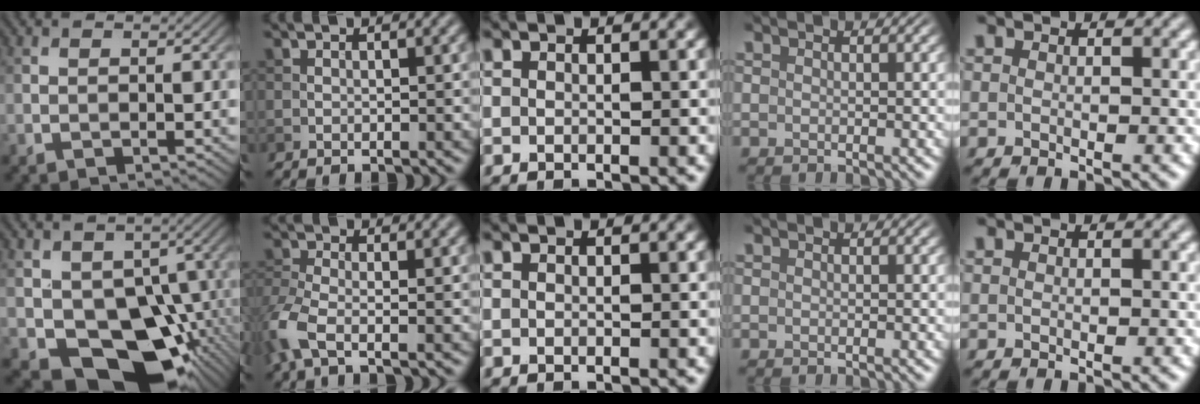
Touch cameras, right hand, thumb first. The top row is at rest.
{"thumb": {"total": 13.1, "force": [-3.4, 9.1, 8.8], "torque": [-0.138, -0.030, -0.054]}, "index": {"total": 4.8, "force": [-2.4, 2.0, 3.7], "torque": [-0.102, -0.013, -0.061]}}